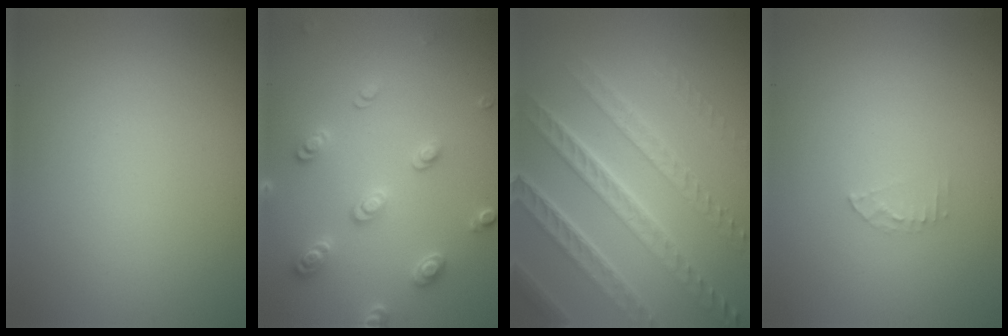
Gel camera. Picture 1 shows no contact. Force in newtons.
{"total": 3.0, "press": 2.9, "slide": 0.6}
{"total": 7.6, "press": 5.3, "slide": 5.5}
{"total": 0.9, "press": 0.9, "slide": 0.1}